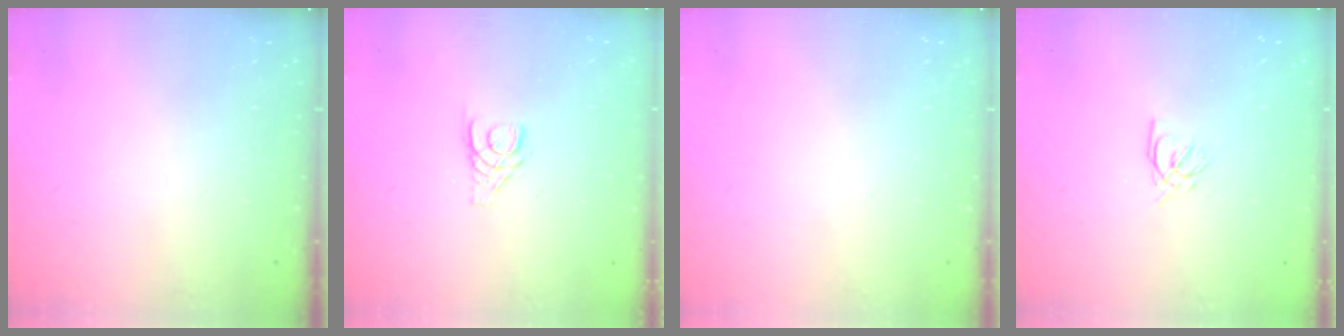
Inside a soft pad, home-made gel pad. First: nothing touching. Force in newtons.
{"total": 3.6, "press": 3.6, "slide": 0.3}
{"total": 0.0}
{"total": 2.4, "press": 2.4, "slide": 0.3}